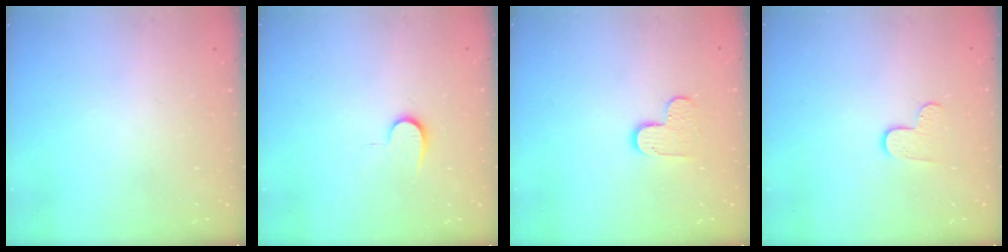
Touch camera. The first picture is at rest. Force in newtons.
{"total": 6.6, "press": 6.6, "slide": 0.7}
{"total": 5.6, "press": 5.6, "slide": 0.3}
{"total": 6.4, "press": 6.3, "slide": 0.5}